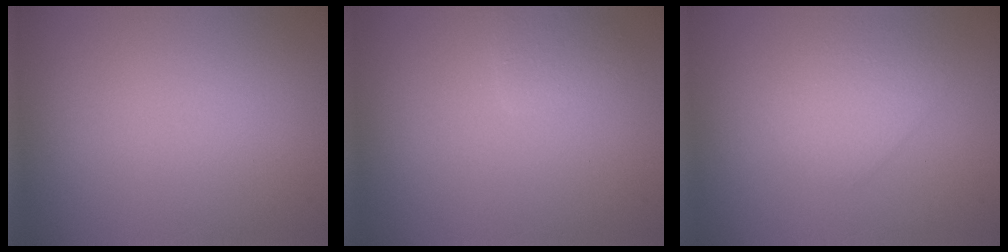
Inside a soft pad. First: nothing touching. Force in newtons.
{"total": 1.4, "press": 1.4, "slide": 0.0}
{"total": 2.2, "press": 2.2, "slide": 0.1}